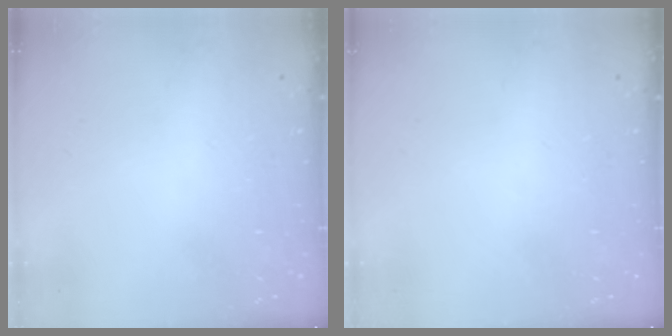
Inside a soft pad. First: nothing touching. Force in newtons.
{"total": 0.0}